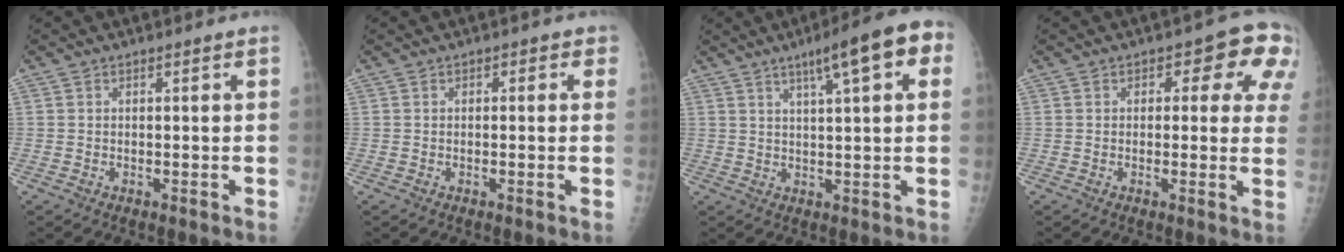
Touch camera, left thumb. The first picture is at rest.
{"total": 1.7, "force": [0.4, 1.0, 1.2], "torque": [-0.001, 0.005, -0.003]}
{"total": 11.7, "force": [5.1, 2.4, 10.3], "torque": [-0.132, 0.010, 0.065]}
{"total": 9.2, "force": [3.1, 5.0, 7.1], "torque": [-0.026, 0.002, 0.024]}